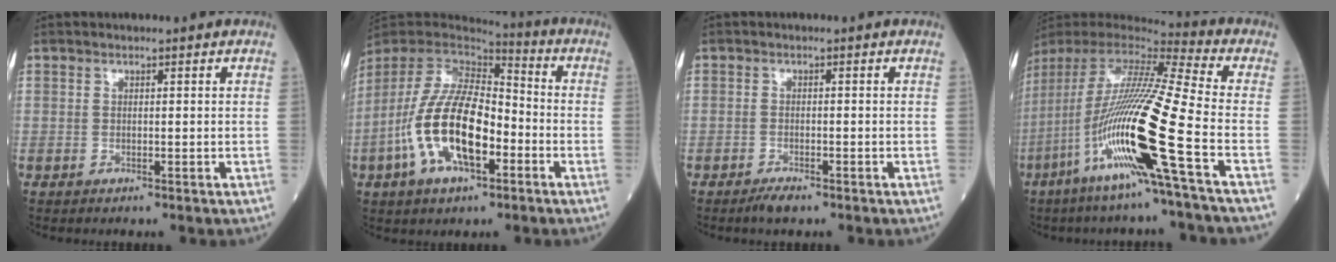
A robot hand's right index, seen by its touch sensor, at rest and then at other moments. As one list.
[{"total": 16.3, "force": [-4.9, 6.3, 14.2], "torque": [-0.306, 0.002, -0.088]}, {"total": 2.0, "force": [-1.6, 0.5, 1.1], "torque": [-0.027, -0.004, -0.024]}, {"total": 21.8, "force": [-7.7, -0.9, 20.4], "torque": [-0.428, -0.039, -0.161]}]